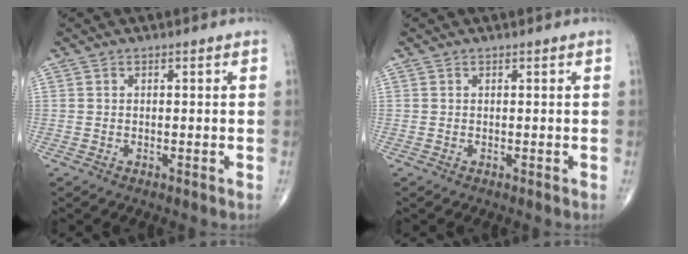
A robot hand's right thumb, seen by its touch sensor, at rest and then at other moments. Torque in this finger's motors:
{"motor_torque": [-0.19, 0.19, -0.02, -0.01, 0.00]}